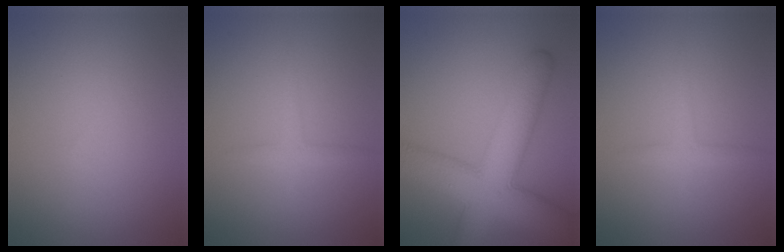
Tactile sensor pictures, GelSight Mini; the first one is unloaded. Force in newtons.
{"total": 1.5, "press": 1.5, "slide": 0.1}
{"total": 9.9, "press": 9.8, "slide": 0.5}
{"total": 1.5, "press": 1.5, "slide": 0.1}